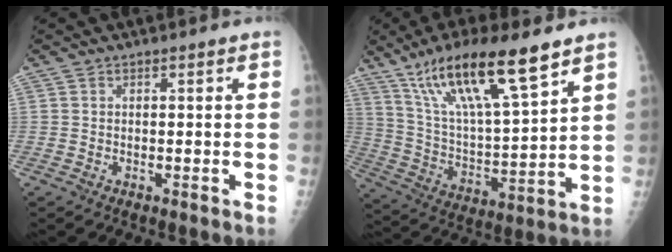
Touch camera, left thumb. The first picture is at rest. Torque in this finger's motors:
{"motor_torque": [0.39, 0.45, 1.59, -1.18, 0.52]}